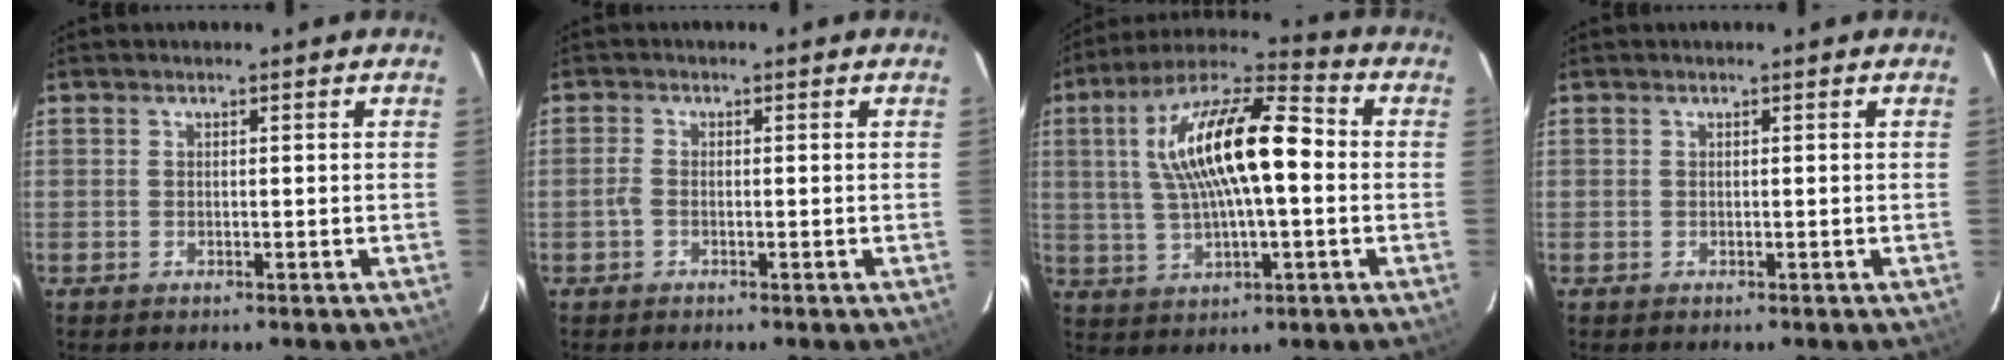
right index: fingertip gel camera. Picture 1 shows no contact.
{"total": 1.5, "force": [-0.7, 0.6, 1.1], "torque": [-0.028, 0.002, -0.017]}
{"total": 17.8, "force": [1.7, 5.8, 16.8], "torque": [-0.309, 0.023, 0.023]}
{"total": 0.0}